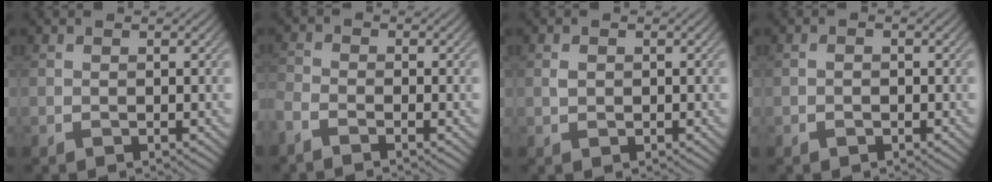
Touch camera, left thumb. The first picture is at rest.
{"total": 2.8, "force": [-2.3, 0.6, 1.4], "torque": [-0.036, -0.008, -0.060]}
{"total": 0.9, "force": [0.1, 0.7, 0.6], "torque": [-0.013, 0.001, -0.001]}
{"total": 0.7, "force": [-0.4, 0.4, 0.5], "torque": [-0.008, 0.002, -0.008]}